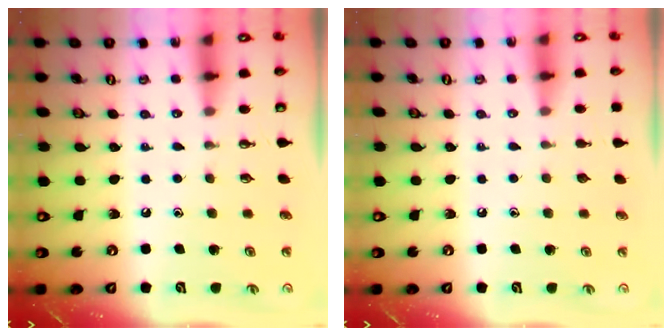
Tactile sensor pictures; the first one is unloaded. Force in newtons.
{"total": 0.0}